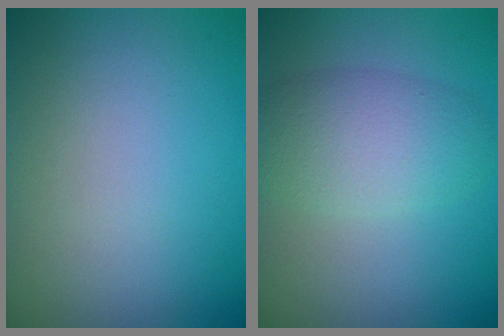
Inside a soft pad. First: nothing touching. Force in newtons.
{"total": 4.4, "press": 4.4, "slide": 0.1}